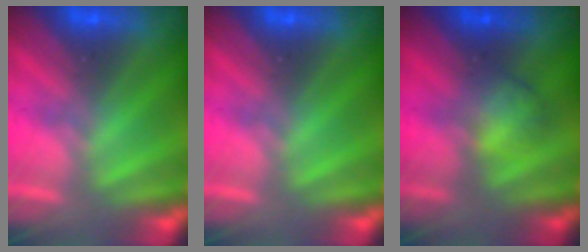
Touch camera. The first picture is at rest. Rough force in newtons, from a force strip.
{"total": 0.0}
{"total": 2.0}